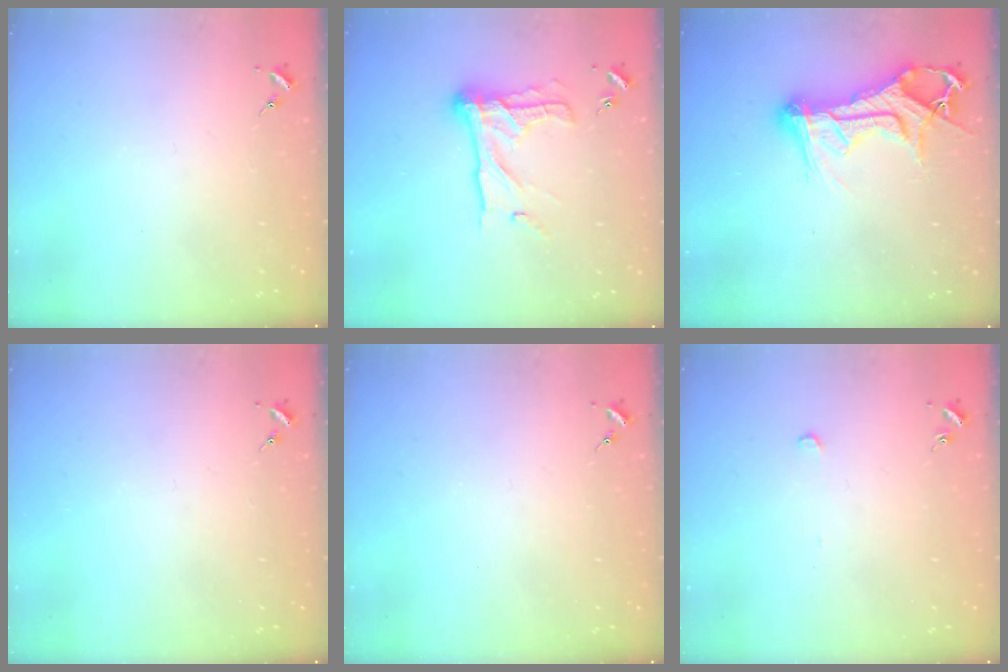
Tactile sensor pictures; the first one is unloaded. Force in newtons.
{"total": 16.7, "press": 16.7, "slide": 1.6}
{"total": 16.0, "press": 16.0, "slide": 1.7}
{"total": 0.0}
{"total": 0.0}
{"total": 2.8, "press": 2.8, "slide": 0.1}